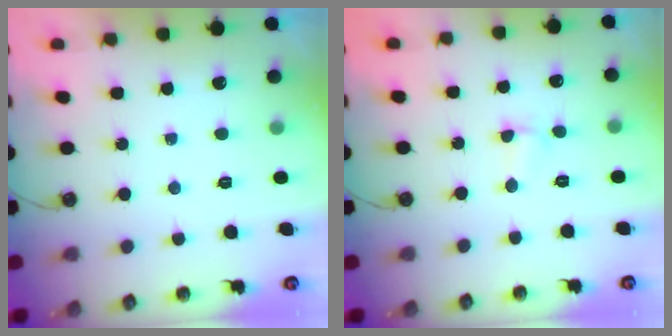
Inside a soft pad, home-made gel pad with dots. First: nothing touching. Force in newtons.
{"total": 2.7, "press": 2.6, "slide": 0.7}